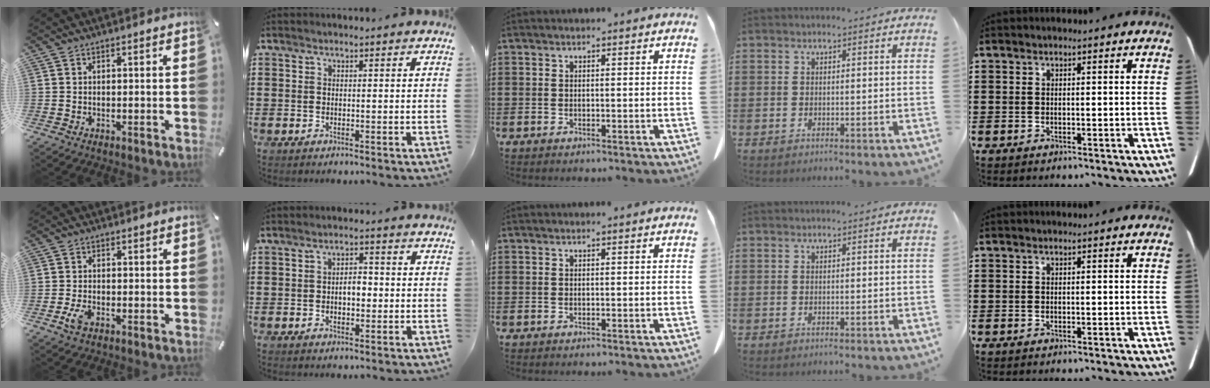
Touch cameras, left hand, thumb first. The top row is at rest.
{"thumb": {"total": 3.4, "force": [-1.4, 2.0, 2.3], "torque": [-0.059, -0.001, -0.029]}, "index": {"total": 3.2, "force": [-0.3, 1.6, 2.8], "torque": [-0.046, 0.003, -0.011]}}